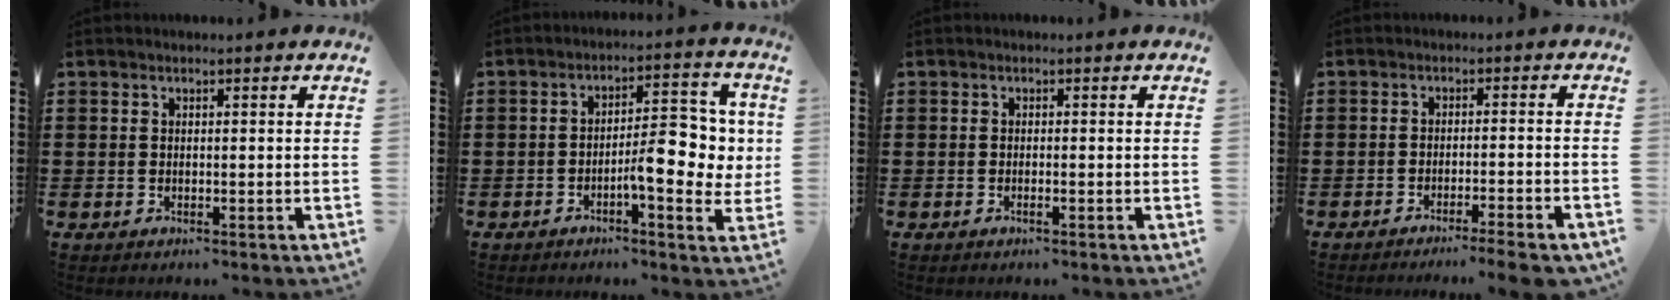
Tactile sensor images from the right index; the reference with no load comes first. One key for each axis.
{"total": 8.6, "fx": -1.1, "fy": 3.1, "fz": 7.9, "tx": -0.096, "ty": -0.006, "tz": -0.025}
{"total": 0.6, "fx": -0.4, "fy": 0.0, "fz": 0.5, "tx": -0.009, "ty": -0.002, "tz": -0.007}
{"total": 3.4, "fx": -3.0, "fy": -0.3, "fz": 1.7, "tx": -0.027, "ty": -0.007, "tz": -0.057}